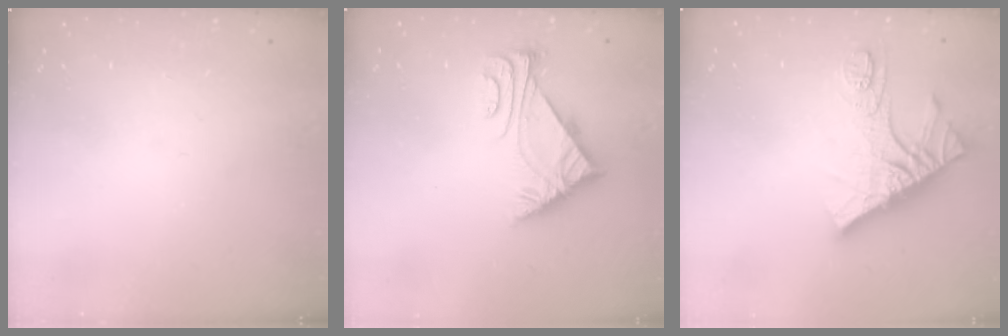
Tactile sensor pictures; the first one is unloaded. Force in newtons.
{"total": 5.4, "press": 5.3, "slide": 1.1}
{"total": 14.9, "press": 14.9, "slide": 1.1}